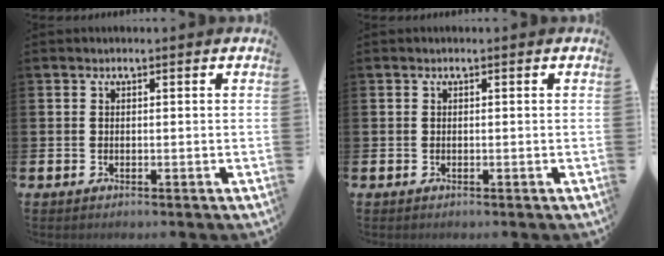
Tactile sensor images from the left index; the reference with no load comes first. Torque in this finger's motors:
{"motor_torque": [-0.02, 0.00, 0.00, 0.01]}